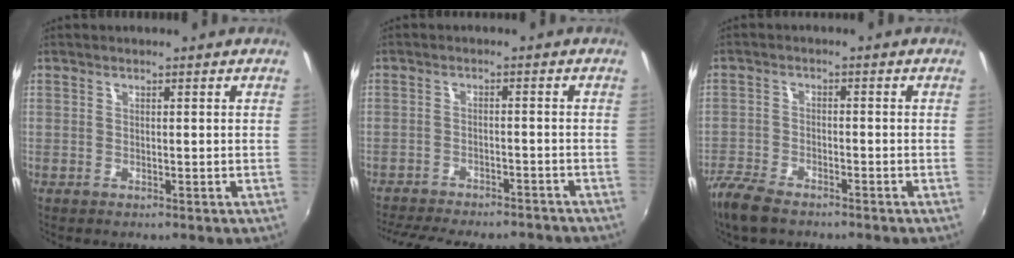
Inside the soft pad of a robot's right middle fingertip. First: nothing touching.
{"total": 17.9, "force": [-15.4, 5.2, 7.5], "torque": [-0.163, -0.018, -0.211]}
{"total": 7.8, "force": [-6.3, 2.9, 3.6], "torque": [-0.105, -0.022, -0.125]}